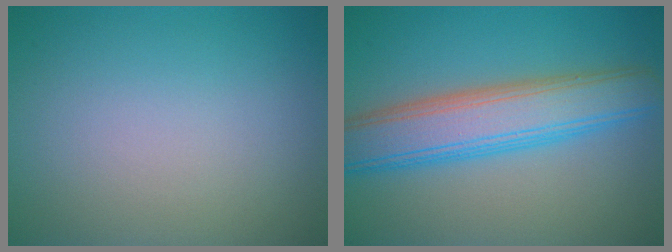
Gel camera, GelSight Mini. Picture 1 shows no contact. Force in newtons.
{"total": 7.1, "press": 7.1, "slide": 0.4}